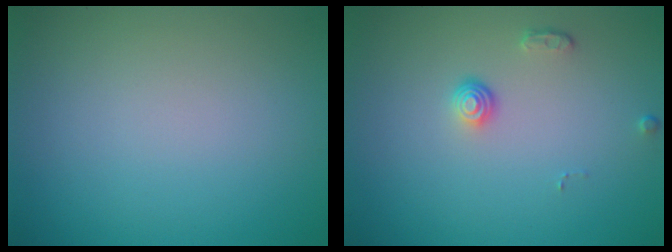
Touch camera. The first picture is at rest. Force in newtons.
{"total": 1.3, "press": 1.0, "slide": 0.9}